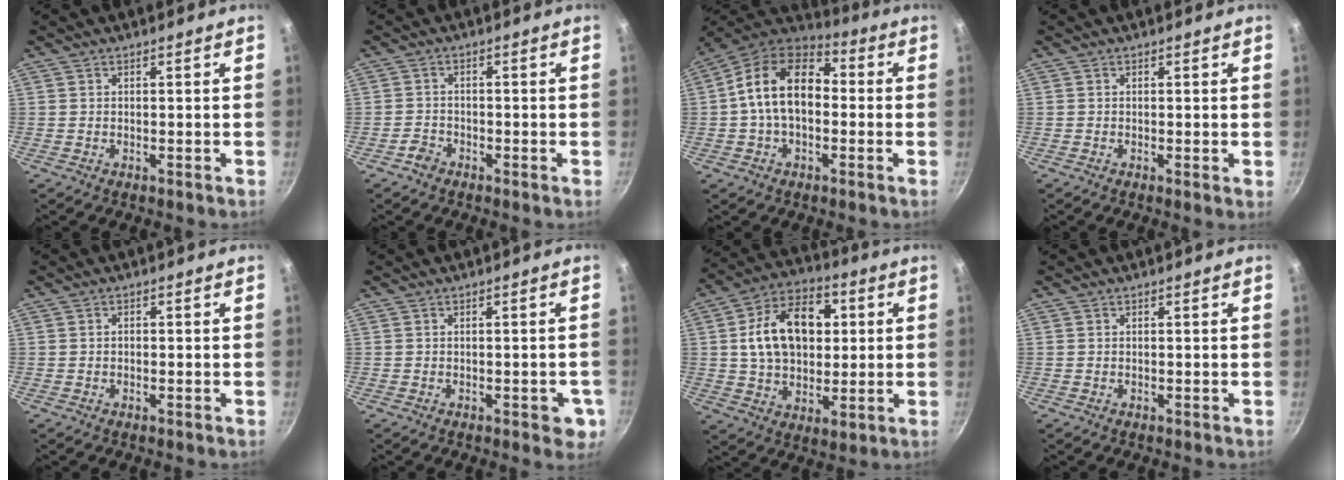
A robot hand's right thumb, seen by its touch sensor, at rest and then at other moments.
{"total": 2.1, "force": [-1.7, 1.2, 0.5], "torque": [-0.006, 0.019, -0.029]}
{"total": 15.6, "force": [0.0, 10.3, 11.8], "torque": [-0.173, 0.040, -0.022]}
{"total": 0.7, "force": [0.0, 0.1, 0.7], "torque": [-0.012, -0.004, -0.003]}
{"total": 0.8, "force": [-0.2, 0.6, 0.4], "torque": [-0.008, 0.004, -0.003]}
{"total": 4.4, "force": [-1.5, 2.1, 3.5], "torque": [-0.027, 0.002, -0.018]}
{"total": 18.3, "force": [3.3, 12.6, 12.9], "torque": [-0.186, 0.009, 0.047]}
{"total": 0.0}